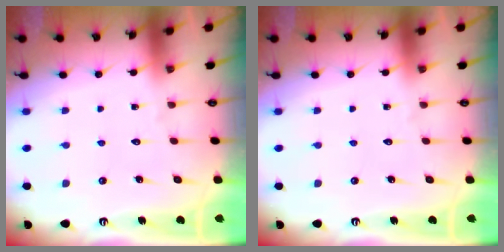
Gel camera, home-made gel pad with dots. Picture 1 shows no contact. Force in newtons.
{"total": 0.0}